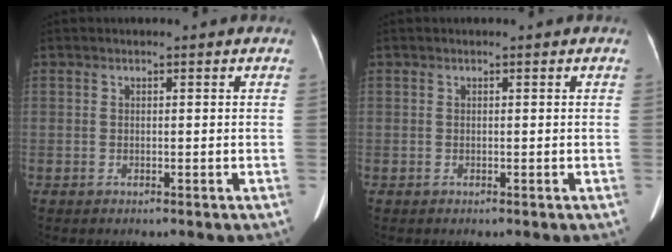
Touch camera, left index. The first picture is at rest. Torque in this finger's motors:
{"motor_torque": [0.00, 0.00, 0.00, 0.00]}